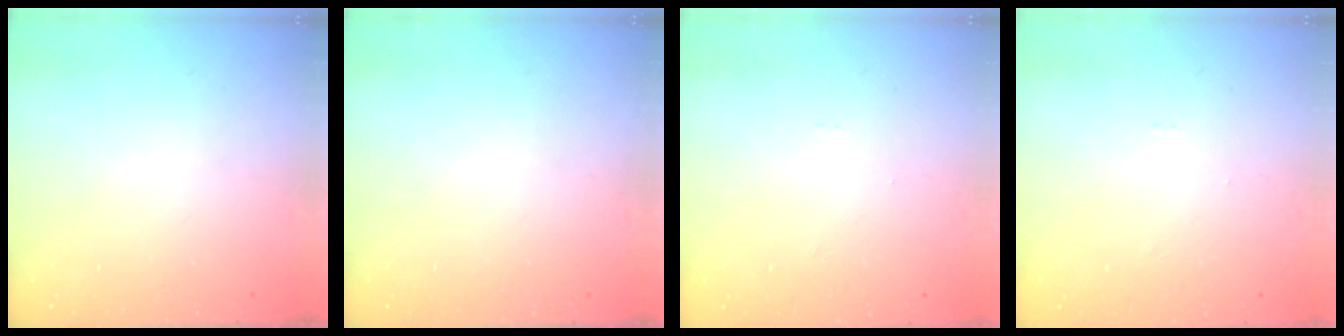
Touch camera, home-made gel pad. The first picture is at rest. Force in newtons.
{"total": 0.0}
{"total": 0.0}
{"total": 0.0}